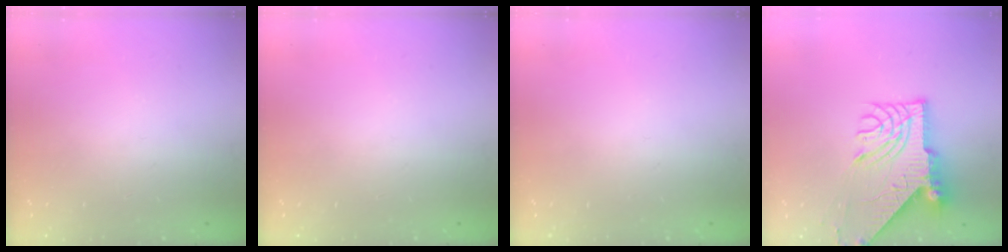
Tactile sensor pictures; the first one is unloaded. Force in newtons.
{"total": 0.0}
{"total": 0.0}
{"total": 12.0, "press": 11.9, "slide": 1.4}